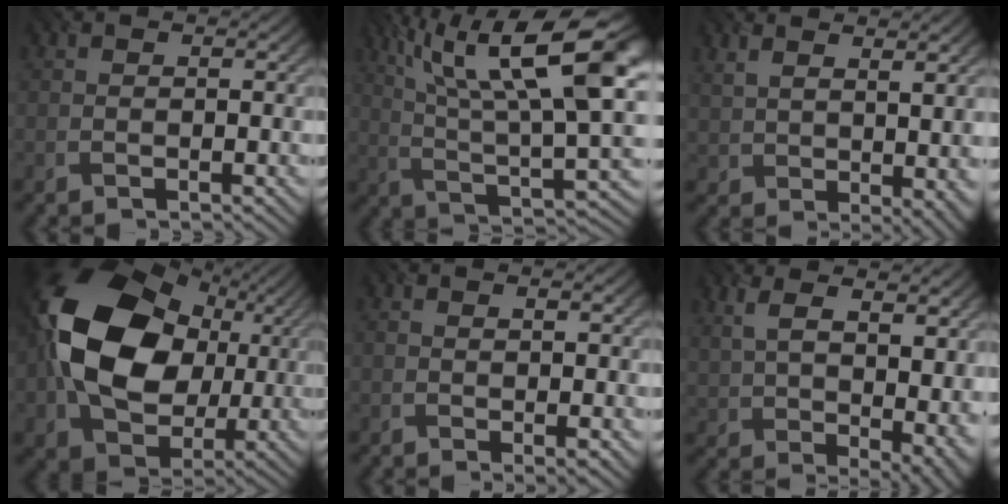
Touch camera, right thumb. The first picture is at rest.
{"total": 18.6, "force": [8.0, 5.5, 15.9], "torque": [-0.275, 0.019, 0.142]}
{"total": 7.0, "force": [2.8, 2.9, 5.8], "torque": [-0.104, -0.004, 0.071]}
{"total": 19.1, "force": [2.4, 14.2, 12.6], "torque": [-0.270, -0.003, 0.051]}
{"total": 2.1, "force": [0.3, 0.2, 2.0], "torque": [-0.033, 0.002, 0.007]}
{"total": 12.3, "force": [4.5, 5.9, 9.7], "torque": [-0.175, -0.004, 0.096]}